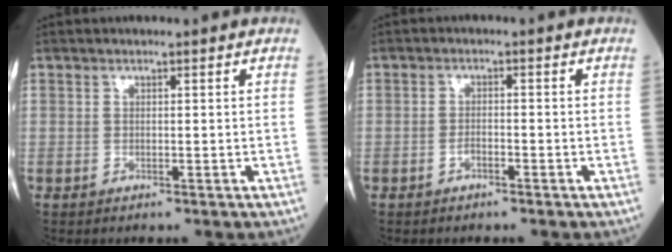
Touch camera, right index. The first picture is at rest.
{"total": 1.6, "force": [-0.9, 0.6, 1.1], "torque": [-0.016, 0.004, -0.016]}